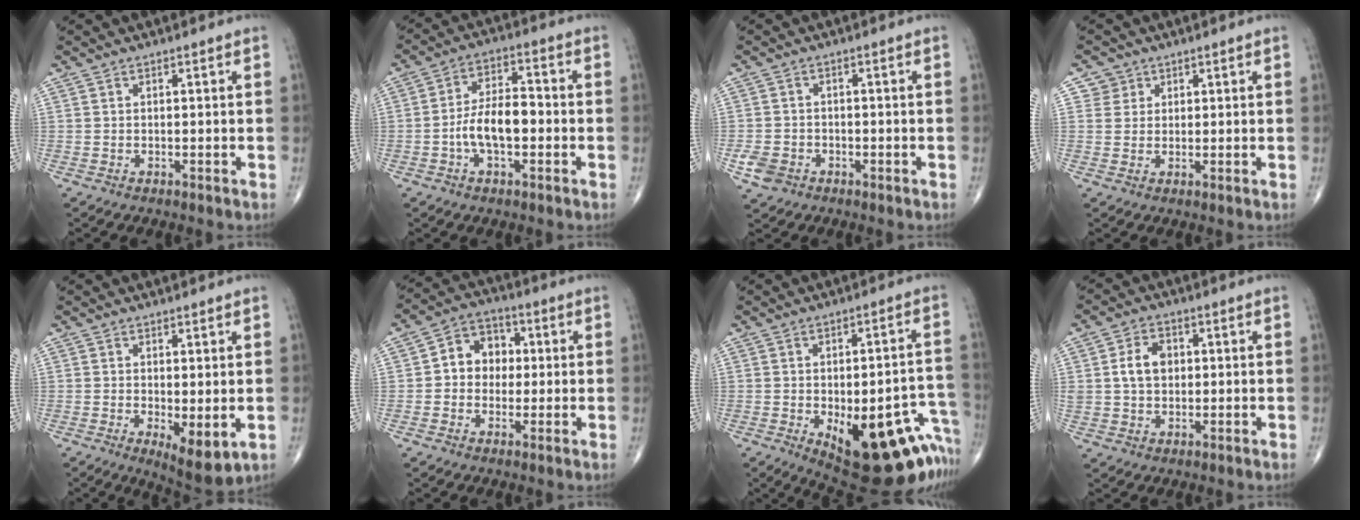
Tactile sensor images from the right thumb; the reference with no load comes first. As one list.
[{"total": 9.2, "force": [-2.0, 4.6, 7.7], "torque": [-0.136, 0.029, -0.041]}, {"total": 4.1, "force": [-1.8, 3.3, 1.7], "torque": [-0.032, 0.009, -0.029]}, {"total": 3.1, "force": [1.4, 2.8, -0.2], "torque": [0.029, -0.004, 0.014]}, {"total": 6.8, "force": [-1.2, 2.5, 6.2], "torque": [-0.091, -0.022, -0.010]}, {"total": 8.6, "force": [0.6, 7.2, 4.7], "torque": [-0.037, 0.021, -0.002]}, {"total": 24.9, "force": [-10.3, 10.0, 20.3], "torque": [-0.171, 0.038, -0.114]}, {"total": 6.4, "force": [1.0, 4.7, 4.2], "torque": [-0.062, 0.003, 0.017]}]